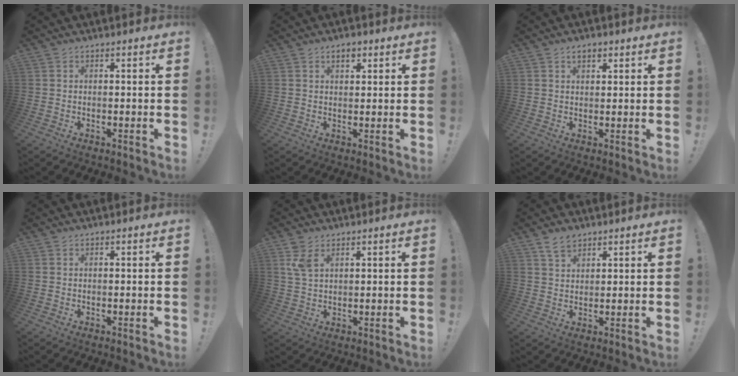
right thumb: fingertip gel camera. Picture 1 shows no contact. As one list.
[{"total": 3.2, "force": [1.6, 1.8, 2.1], "torque": [-0.027, 0.001, 0.026]}, {"total": 3.1, "force": [1.7, 1.7, 1.9], "torque": [-0.032, 0.004, 0.029]}, {"total": 0.0}, {"total": 4.7, "force": [2.6, 2.4, 3.1], "torque": [-0.054, -0.011, 0.049]}, {"total": 4.7, "force": [3.5, 2.6, 1.7], "torque": [-0.022, -0.017, 0.064]}]